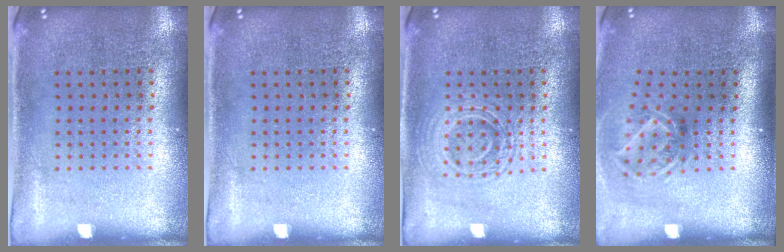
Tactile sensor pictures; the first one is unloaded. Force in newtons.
{"total": 0.0}
{"total": 2.7, "press": 2.6, "slide": 0.6}
{"total": 1.9, "press": 1.3, "slide": 1.4}